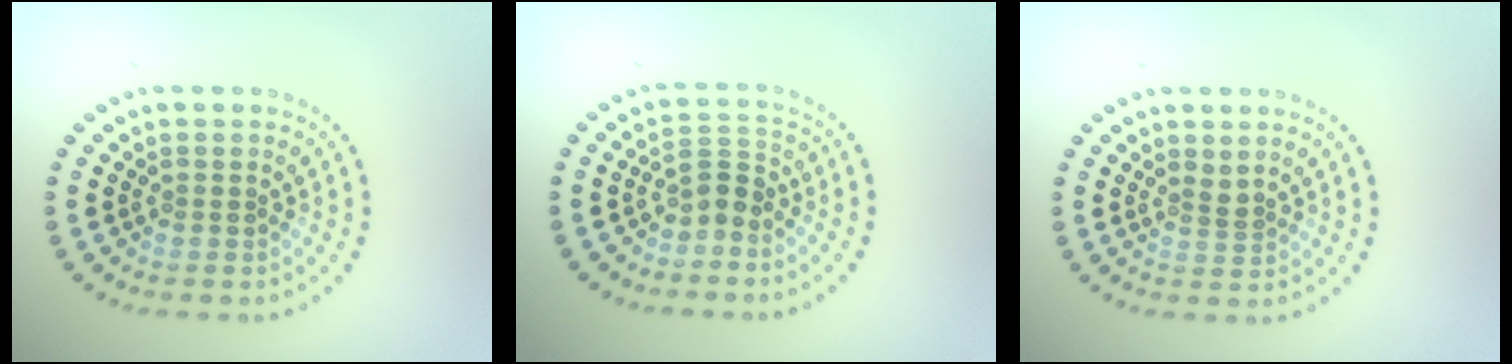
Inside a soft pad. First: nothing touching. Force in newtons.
{"total": 2.2, "press": 1.6, "slide": 1.6}
{"total": 0.8, "press": 0.5, "slide": 0.6}